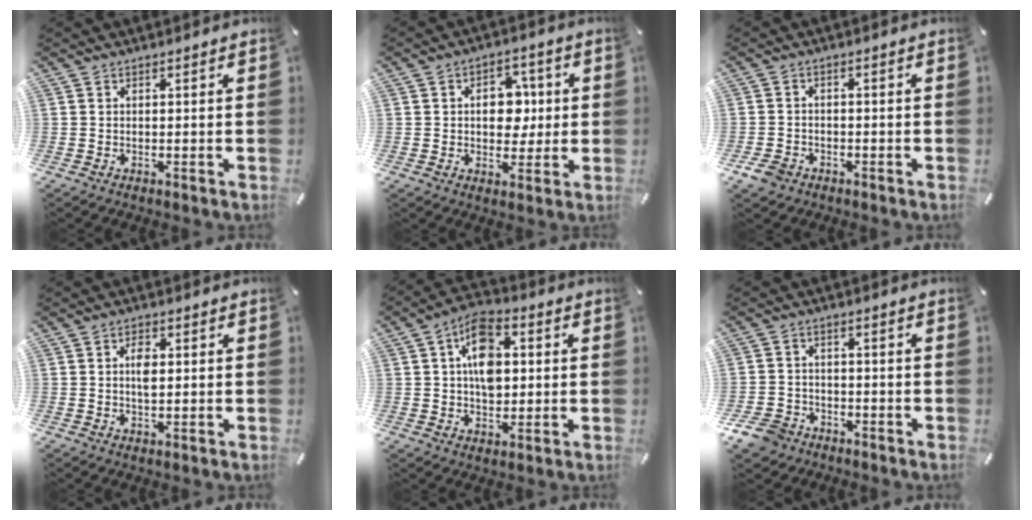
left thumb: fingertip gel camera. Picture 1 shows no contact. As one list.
[{"total": 9.3, "force": [0.7, 6.9, 6.2], "torque": [-0.078, 0.004, 0.008]}, {"total": 3.8, "force": [-2.4, 2.7, 1.4], "torque": [-0.041, 0.006, -0.051]}, {"total": 3.6, "force": [0.4, 1.9, 3.0], "torque": [-0.047, 0.000, 0.003]}, {"total": 10.9, "force": [1.6, 7.6, 7.7], "torque": [-0.122, 0.008, 0.030]}, {"total": 6.1, "force": [-4.2, 4.2, 1.6], "torque": [-0.052, 0.018, -0.087]}]